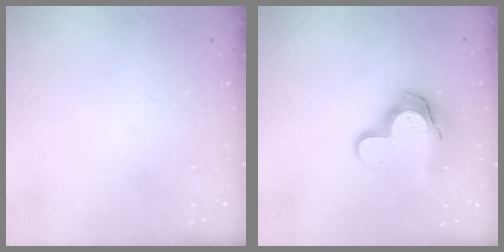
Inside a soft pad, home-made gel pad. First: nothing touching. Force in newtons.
{"total": 13.3, "press": 13.3, "slide": 1.1}